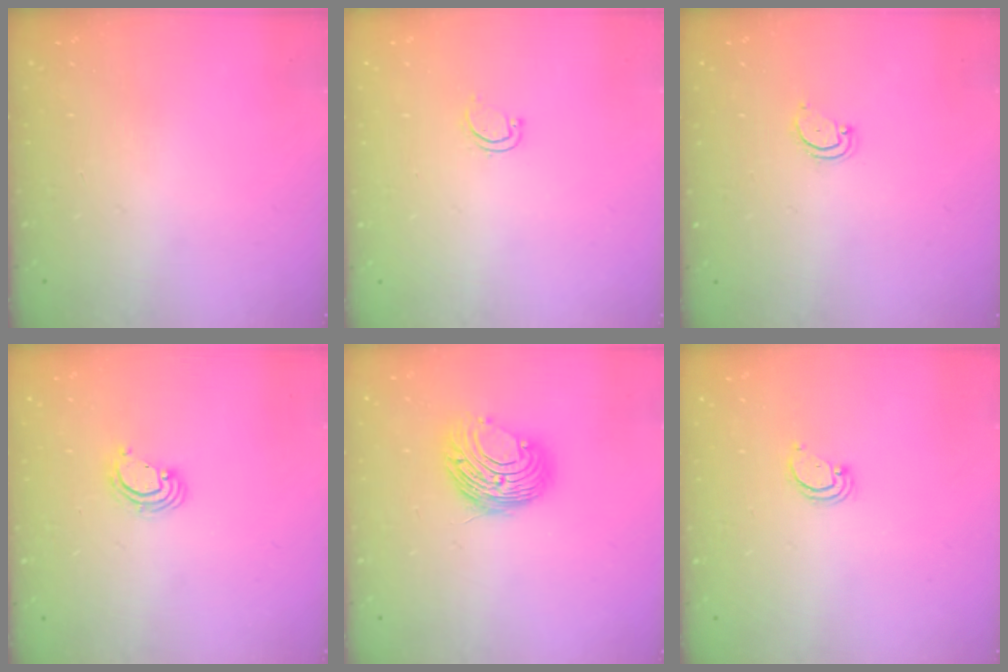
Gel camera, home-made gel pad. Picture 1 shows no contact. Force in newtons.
{"total": 4.6, "press": 4.4, "slide": 1.2}
{"total": 3.5, "press": 3.5, "slide": 0.5}
{"total": 3.5, "press": 3.5, "slide": 0.3}
{"total": 10.6, "press": 10.6, "slide": 0.5}
{"total": 2.1, "press": 2.1, "slide": 0.2}